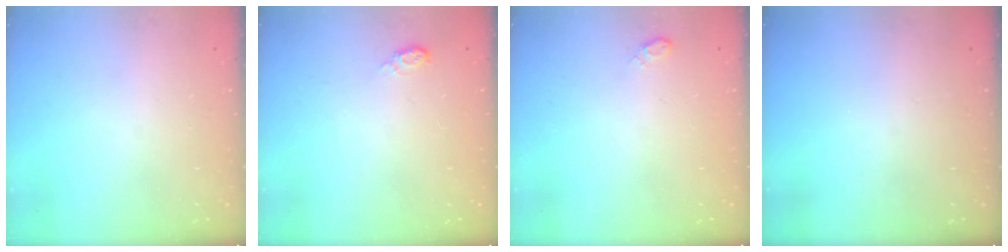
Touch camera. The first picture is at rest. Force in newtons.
{"total": 6.1, "press": 6.1, "slide": 0.7}
{"total": 4.3, "press": 4.0, "slide": 1.5}
{"total": 0.0}